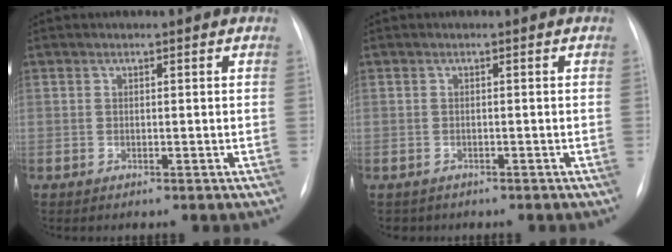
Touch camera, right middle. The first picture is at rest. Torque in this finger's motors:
{"motor_torque": [0.06, -0.05, -0.03, 0.00]}